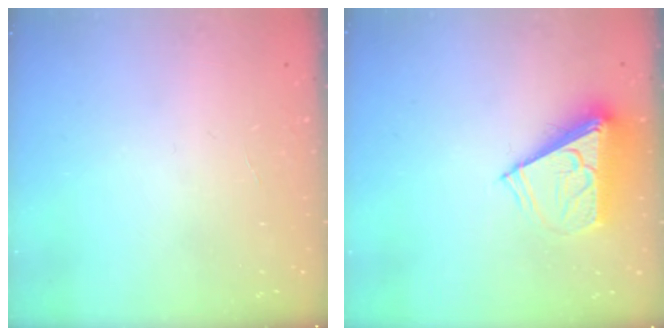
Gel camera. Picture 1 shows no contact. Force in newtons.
{"total": 8.3, "press": 8.3, "slide": 0.3}